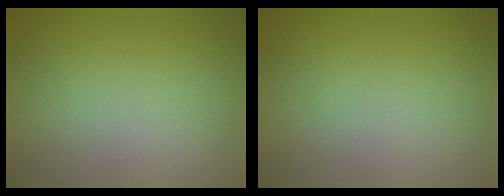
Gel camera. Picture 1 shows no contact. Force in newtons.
{"total": 0.0}